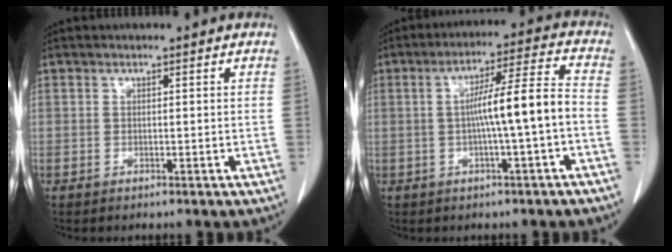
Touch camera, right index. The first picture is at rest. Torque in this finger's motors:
{"motor_torque": [1.08, -0.03, 0.68, 0.16]}